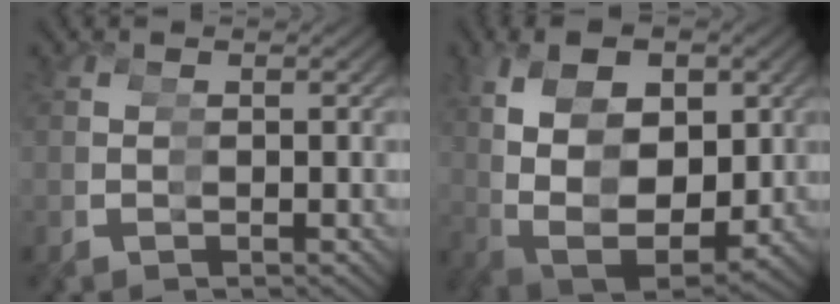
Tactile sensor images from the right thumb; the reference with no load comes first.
{"total": 10.4, "force": [0.3, 8.0, 6.6], "torque": [-0.157, -0.031, 0.021]}